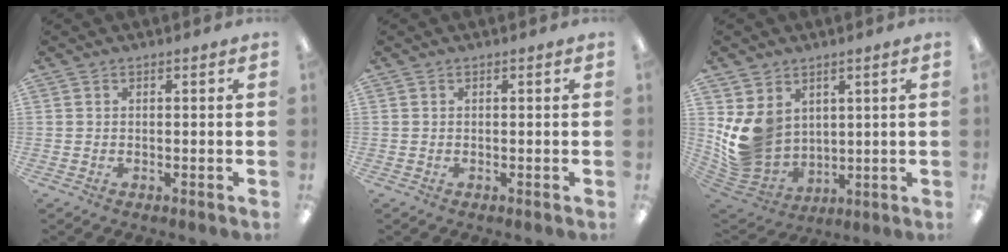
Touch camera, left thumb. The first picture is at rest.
{"total": 0.0}
{"total": 11.7, "force": [2.9, 10.2, 5.0], "torque": [-0.132, -0.028, 0.063]}